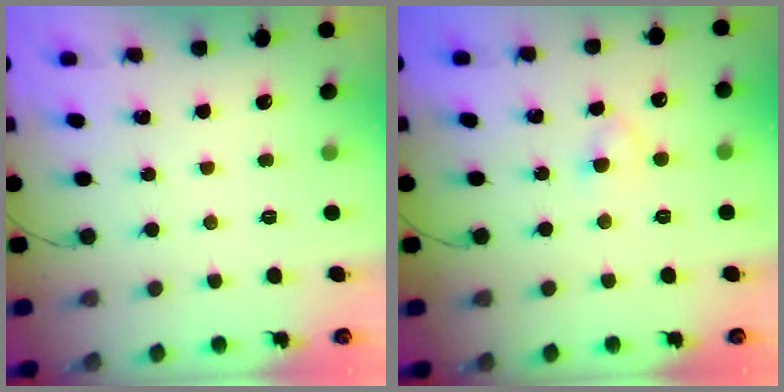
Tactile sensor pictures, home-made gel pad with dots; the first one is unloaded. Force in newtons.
{"total": 3.0, "press": 2.7, "slide": 1.2}